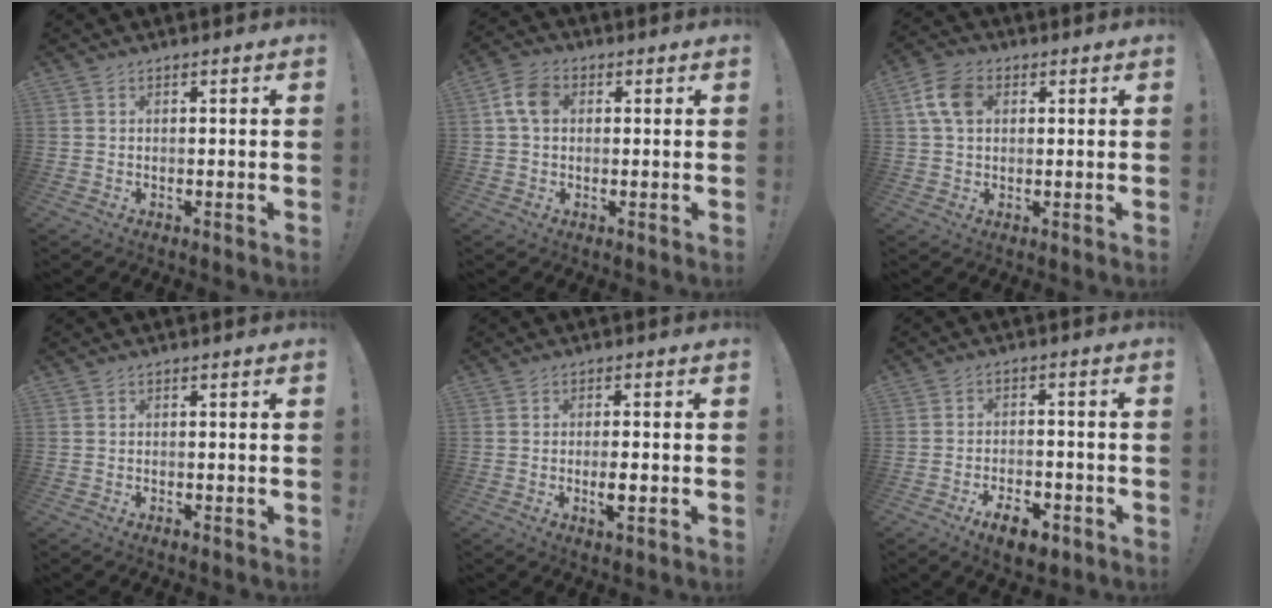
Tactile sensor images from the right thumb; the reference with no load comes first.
{"total": 7.1, "force": [1.1, 5.0, 4.9], "torque": [-0.098, 0.010, 0.022]}
{"total": 8.9, "force": [2.2, 6.2, 6.0], "torque": [-0.121, 0.012, 0.046]}
{"total": 0.7, "force": [-0.4, 0.1, 0.5], "torque": [-0.003, -0.003, -0.008]}
{"total": 4.0, "force": [-1.2, 0.7, 3.7], "torque": [-0.065, -0.004, -0.023]}
{"total": 8.5, "force": [-5.3, 3.7, 5.4], "torque": [-0.075, 0.033, -0.089]}